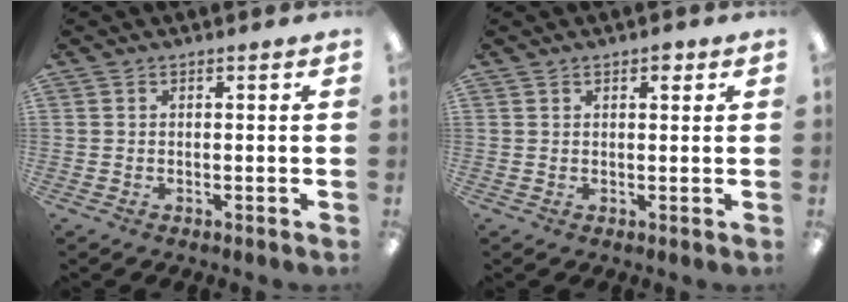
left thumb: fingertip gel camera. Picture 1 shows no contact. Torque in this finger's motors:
{"motor_torque": [-0.03, 0.09, -0.23, 0.03, -0.03]}